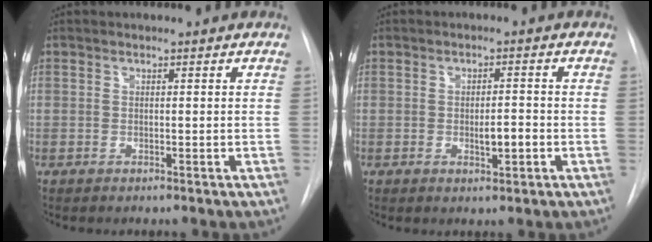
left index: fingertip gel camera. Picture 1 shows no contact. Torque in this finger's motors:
{"motor_torque": [0.31, 0.32, 0.09, 0.02]}